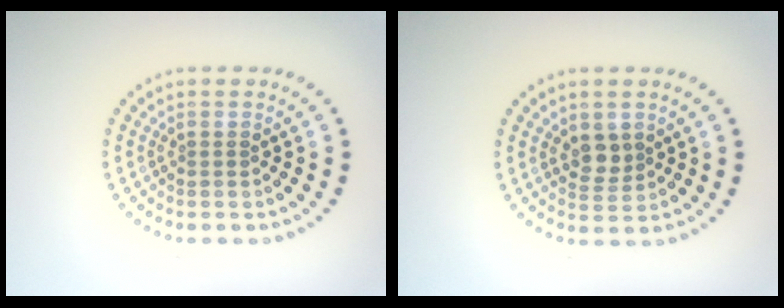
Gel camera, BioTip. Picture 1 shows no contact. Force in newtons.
{"total": 2.0, "press": 1.8, "slide": 0.9}